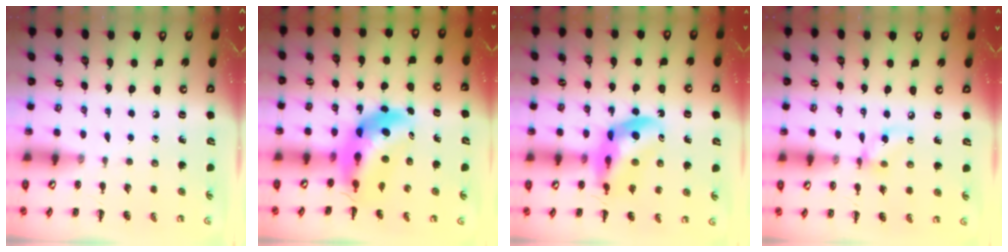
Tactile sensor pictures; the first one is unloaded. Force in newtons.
{"total": 7.9, "press": 7.6, "slide": 2.4}
{"total": 13.2, "press": 12.7, "slide": 3.6}
{"total": 5.8, "press": 5.8, "slide": 0.3}